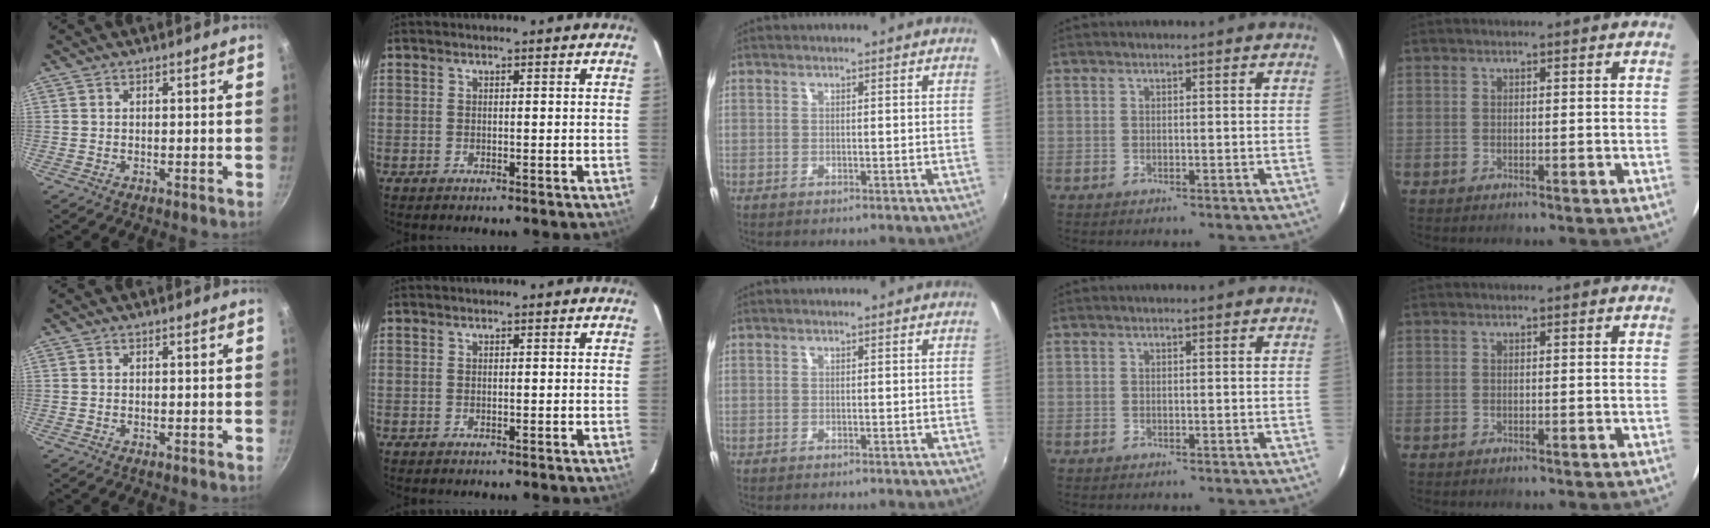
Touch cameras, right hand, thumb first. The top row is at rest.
{}